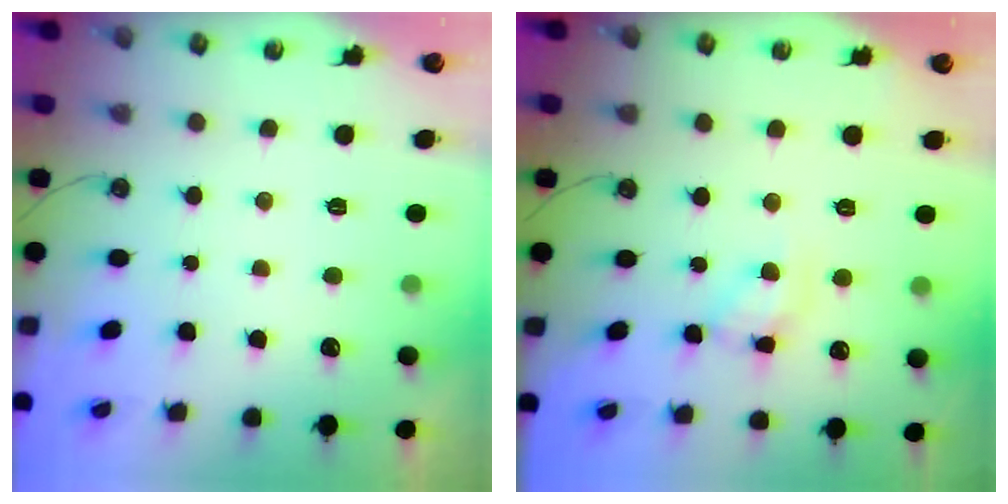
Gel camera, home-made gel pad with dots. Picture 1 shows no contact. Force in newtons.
{"total": 10.1, "press": 10.1, "slide": 0.3}